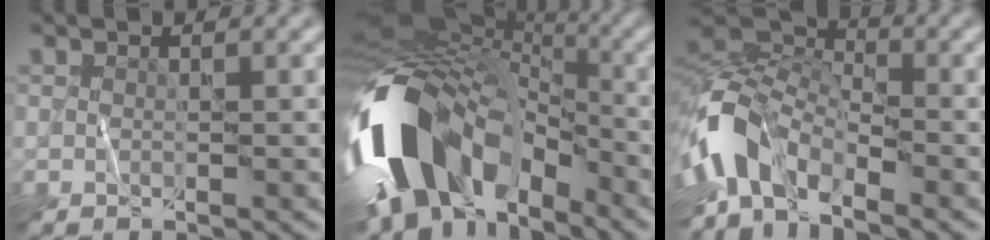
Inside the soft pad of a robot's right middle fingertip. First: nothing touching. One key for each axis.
{"total": 15.7, "fx": -4.8, "fy": 10.3, "fz": 10.7, "tx": -0.210, "ty": 0.003, "tz": -0.099}
{"total": 7.3, "fx": -4.2, "fy": 3.7, "fz": 4.6, "tx": -0.092, "ty": 0.002, "tz": -0.100}